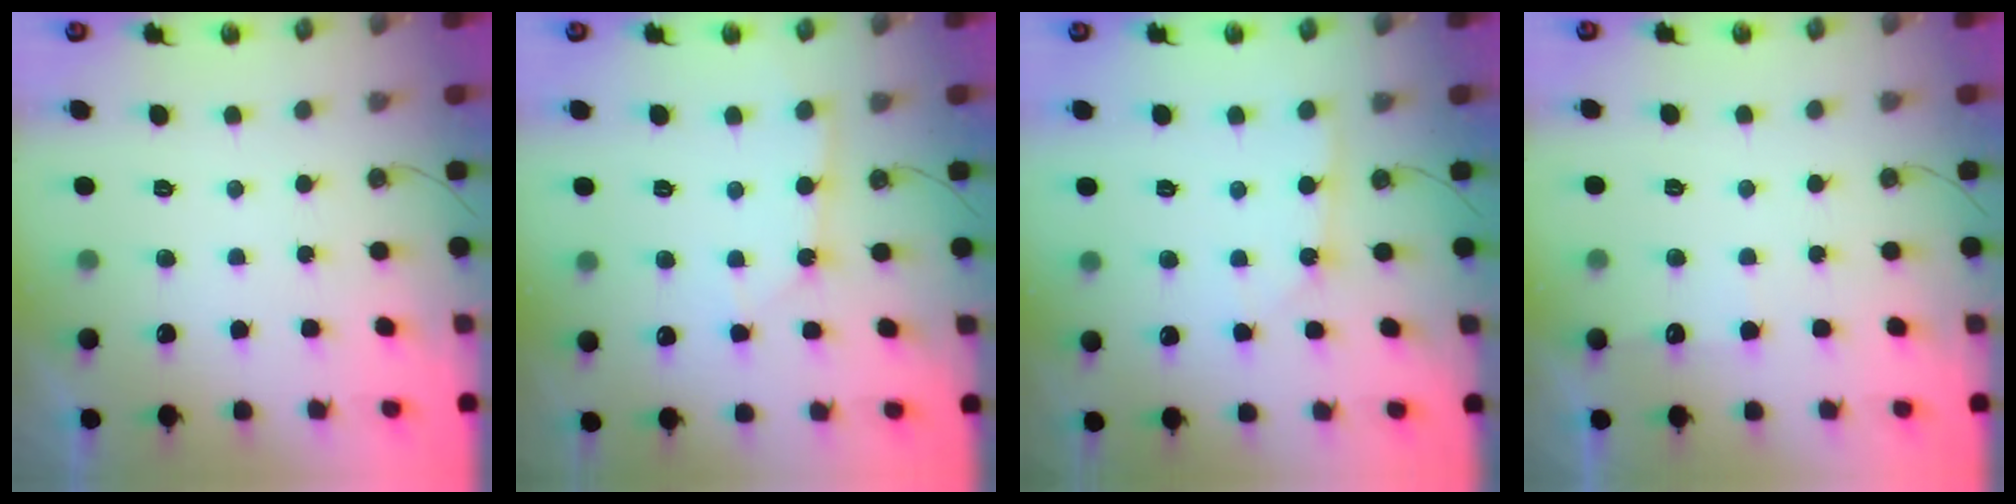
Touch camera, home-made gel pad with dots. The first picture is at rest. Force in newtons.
{"total": 2.7, "press": 2.7, "slide": 0.3}
{"total": 1.8, "press": 1.7, "slide": 0.3}
{"total": 5.8, "press": 5.7, "slide": 0.7}